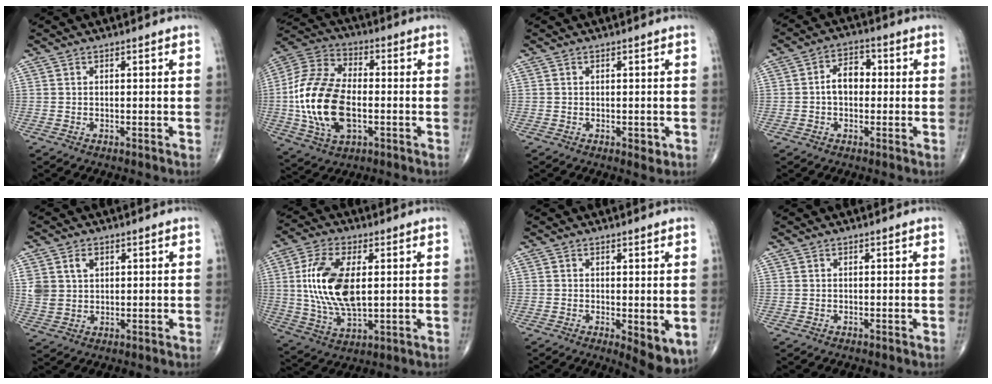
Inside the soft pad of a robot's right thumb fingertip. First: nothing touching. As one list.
[{"total": 19.7, "force": [-2.5, 11.3, 16.0], "torque": [-0.329, 0.014, -0.045]}, {"total": 1.7, "force": [-0.4, 0.9, 1.3], "torque": [-0.013, -0.002, -0.005]}, {"total": 5.8, "force": [-0.2, 4.0, 4.2], "torque": [-0.055, 0.021, -0.012]}, {"total": 5.7, "force": [2.2, 4.2, 3.2], "torque": [-0.054, -0.003, 0.049]}, {"total": 15.1, "force": [1.9, 7.3, 13.1], "torque": [-0.262, -0.010, 0.040]}, {"total": 6.1, "force": [-1.0, 2.3, 5.5], "torque": [-0.072, -0.018, -0.010]}, {"total": 0.0}]